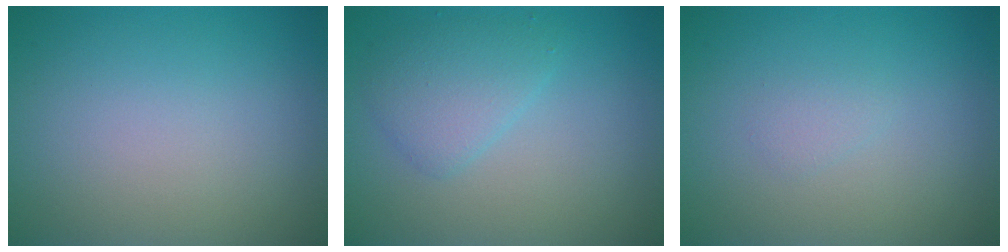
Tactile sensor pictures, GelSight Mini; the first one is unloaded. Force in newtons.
{"total": 2.6, "press": 2.6, "slide": 0.1}
{"total": 0.7, "press": 0.7, "slide": 0.1}